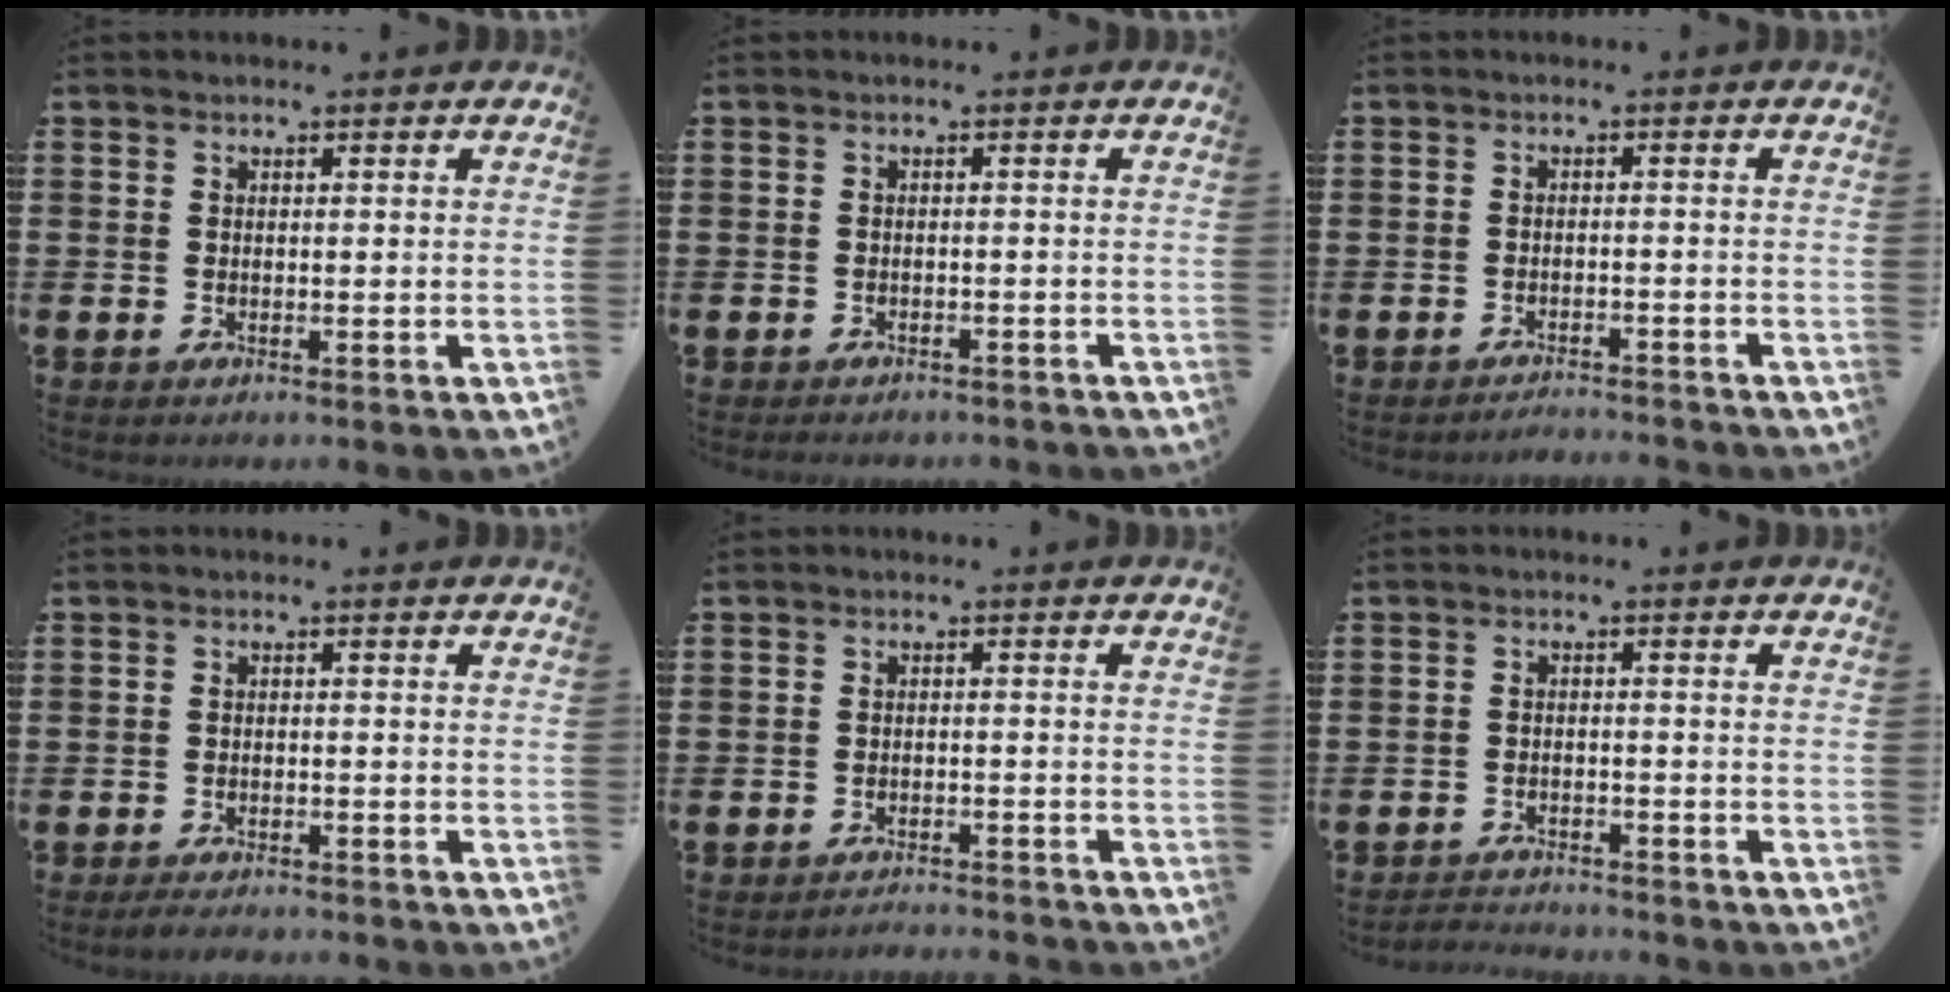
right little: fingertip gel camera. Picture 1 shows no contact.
{"total": 0.9, "force": [-0.9, 0.1, 0.1], "torque": [-0.004, -0.001, -0.019]}
{"total": 1.6, "force": [-1.6, -0.1, -0.1], "torque": [-0.002, 0.005, -0.033]}
{"total": 1.4, "force": [-1.3, 0.1, 0.4], "torque": [-0.009, 0.002, -0.026]}
{"total": 1.5, "force": [-1.5, -0.1, -0.1], "torque": [-0.002, 0.005, -0.032]}
{"total": 2.0, "force": [-2.0, 0.1, -0.2], "torque": [-0.003, 0.003, -0.044]}